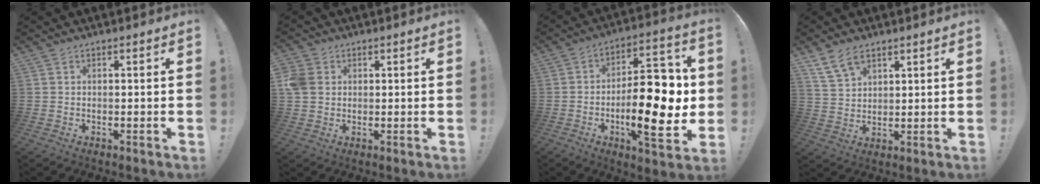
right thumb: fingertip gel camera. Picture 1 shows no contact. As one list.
[{"total": 6.3, "force": [1.3, 5.4, 3.0], "torque": [-0.065, 0.008, 0.027]}, {"total": 22.2, "force": [-3.2, 9.3, 19.9], "torque": [-0.288, 0.014, -0.046]}, {"total": 8.2, "force": [5.7, 4.6, 3.7], "torque": [-0.072, -0.021, 0.114]}]